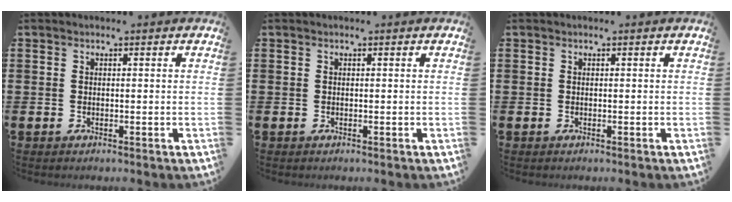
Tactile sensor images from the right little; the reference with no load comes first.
{"total": 0.0}
{"total": 0.0}